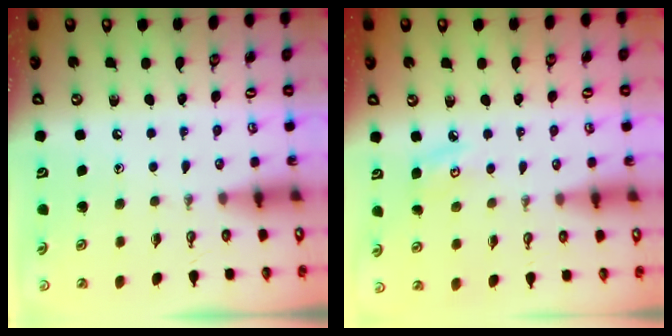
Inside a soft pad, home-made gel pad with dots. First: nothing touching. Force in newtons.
{"total": 5.2, "press": 5.1, "slide": 0.5}